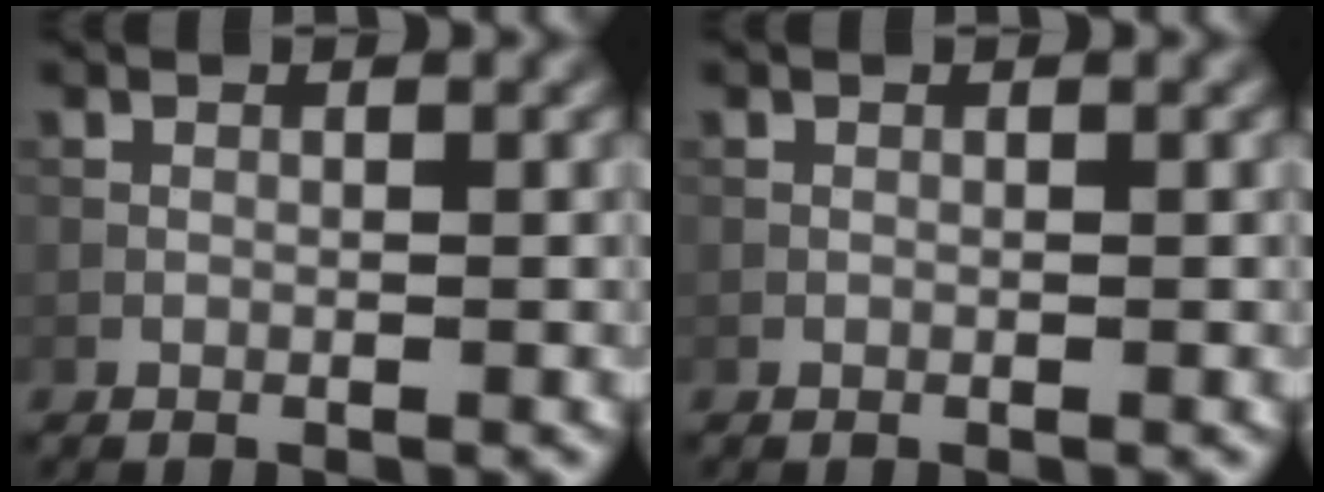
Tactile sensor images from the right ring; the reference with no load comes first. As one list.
[{"total": 0.0}]